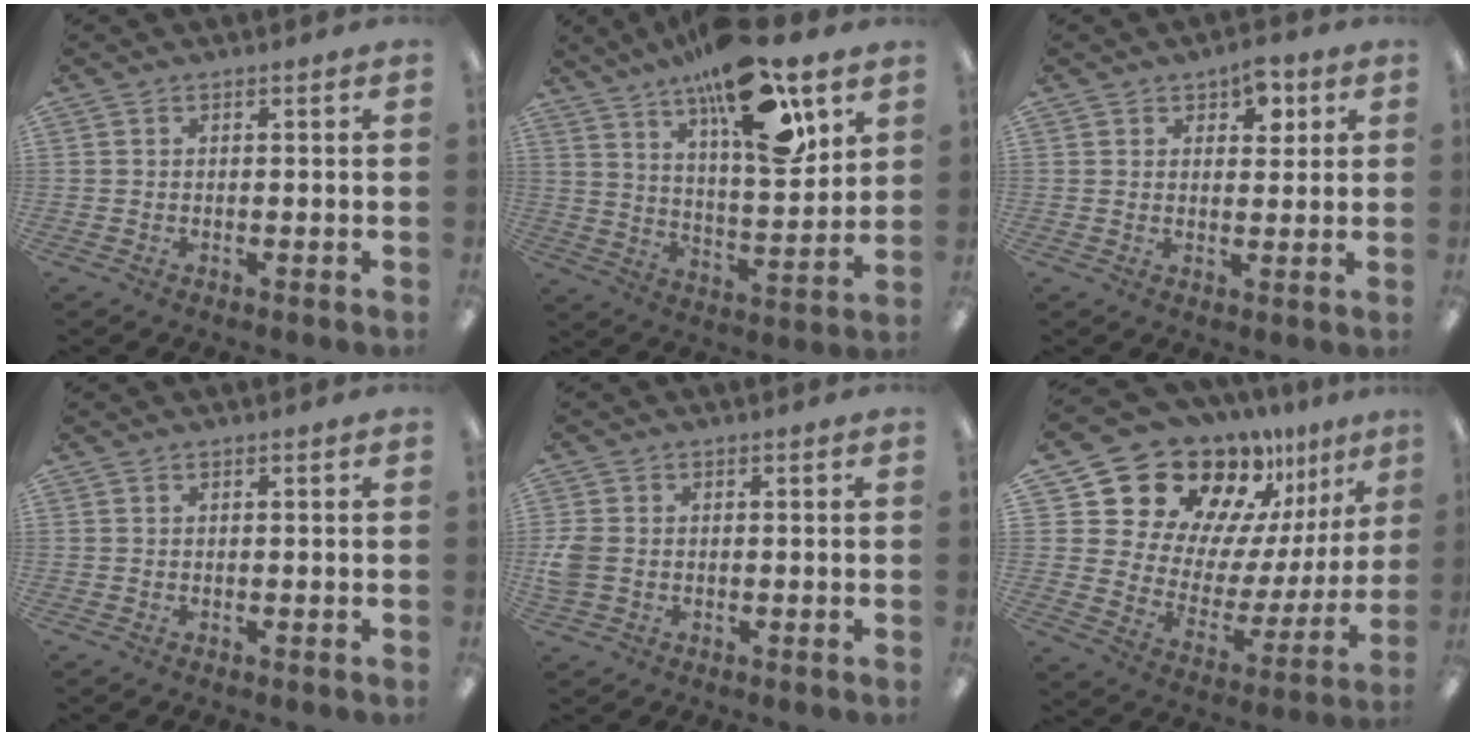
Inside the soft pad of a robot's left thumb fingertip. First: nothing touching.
{"total": 21.9, "force": [13.8, 7.2, 15.4], "torque": [-0.236, -0.076, 0.225]}
{"total": 5.5, "force": [3.1, 3.6, 2.9], "torque": [-0.032, -0.002, 0.051]}
{"total": 0.0}
{"total": 4.8, "force": [-0.4, 3.8, 2.9], "torque": [-0.062, 0.005, -0.005]}
{"total": 20.4, "force": [17.6, 9.2, 4.9], "torque": [-0.102, -0.148, 0.323]}